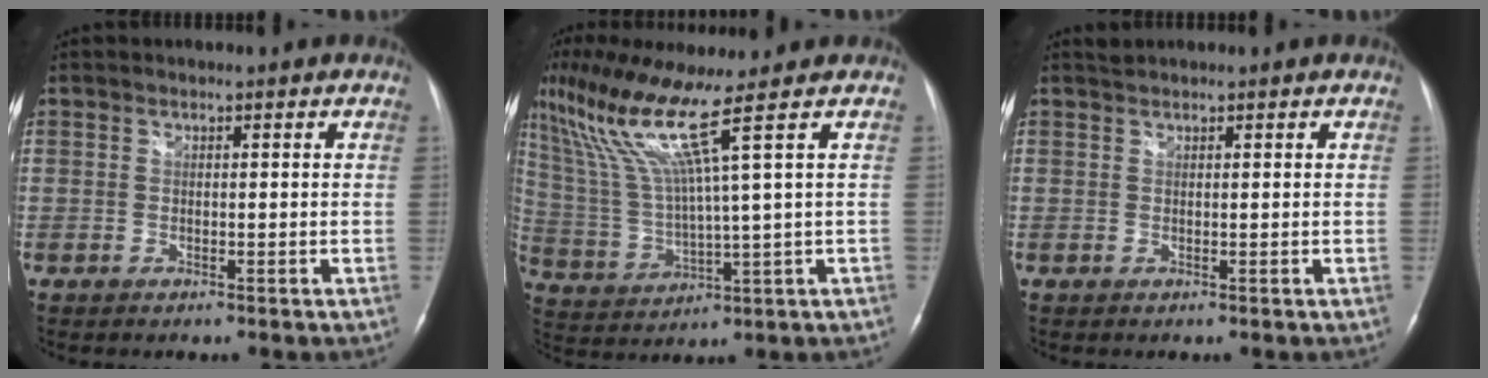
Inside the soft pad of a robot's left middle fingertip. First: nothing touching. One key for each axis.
{"total": 11.8, "fx": 6.7, "fy": -2.4, "fz": 9.5, "tx": -0.196, "ty": 0.002, "tz": 0.134}
{"total": 0.6, "fx": 0.6, "fy": -0.1, "fz": -0.1, "tx": -0.004, "ty": 0.008, "tz": 0.015}